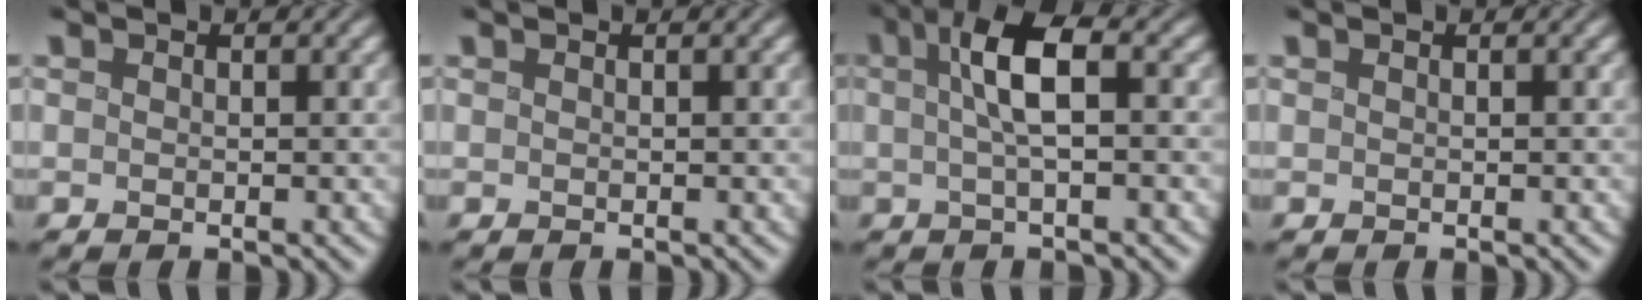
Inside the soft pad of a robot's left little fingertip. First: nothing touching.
{"total": 0.0}
{"total": 4.8, "force": [0.6, 1.6, 4.5], "torque": [-0.092, 0.015, 0.008]}
{"total": 0.0}